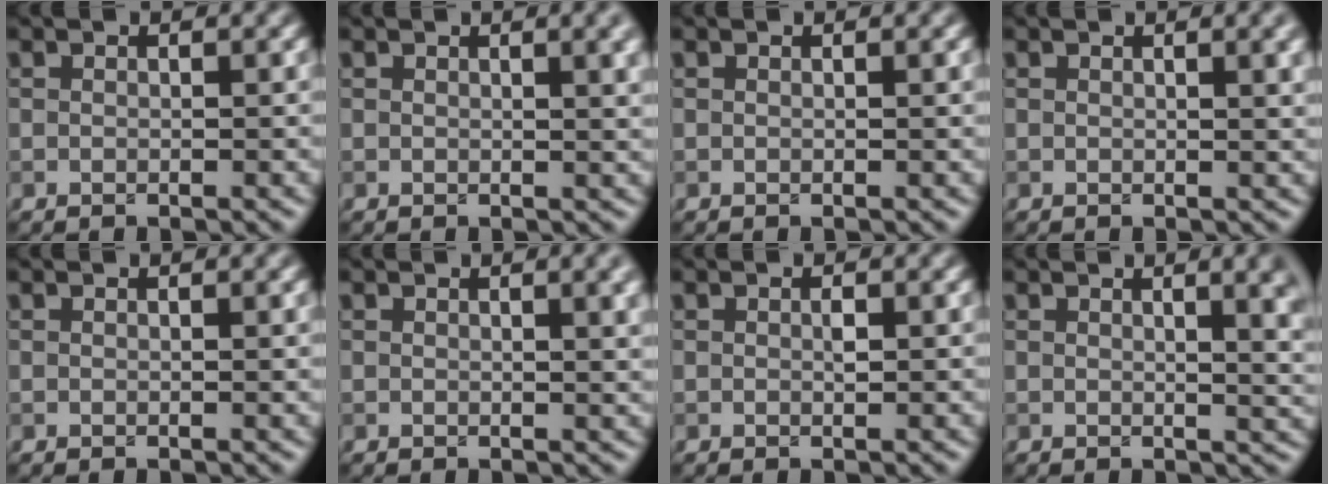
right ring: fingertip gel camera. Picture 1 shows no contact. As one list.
[{"total": 4.2, "force": [1.7, 1.6, 3.5], "torque": [-0.027, 0.009, 0.015]}, {"total": 0.6, "force": [0.3, 0.2, 0.5], "torque": [-0.002, 0.004, 0.003]}, {"total": 3.3, "force": [1.3, 1.1, 2.8], "torque": [-0.021, 0.007, 0.014]}, {"total": 0.6, "force": [0.3, 0.2, 0.6], "torque": [-0.002, 0.004, 0.004]}, {"total": 3.8, "force": [1.5, 1.4, 3.2], "torque": [-0.025, 0.006, 0.016]}, {"total": 0.6, "force": [0.1, 0.2, 0.6], "torque": [-0.011, 0.001, 0.001]}, {"total": 8.4, "force": [2.7, 3.7, 7.0], "torque": [-0.021, 0.027, 0.019]}]